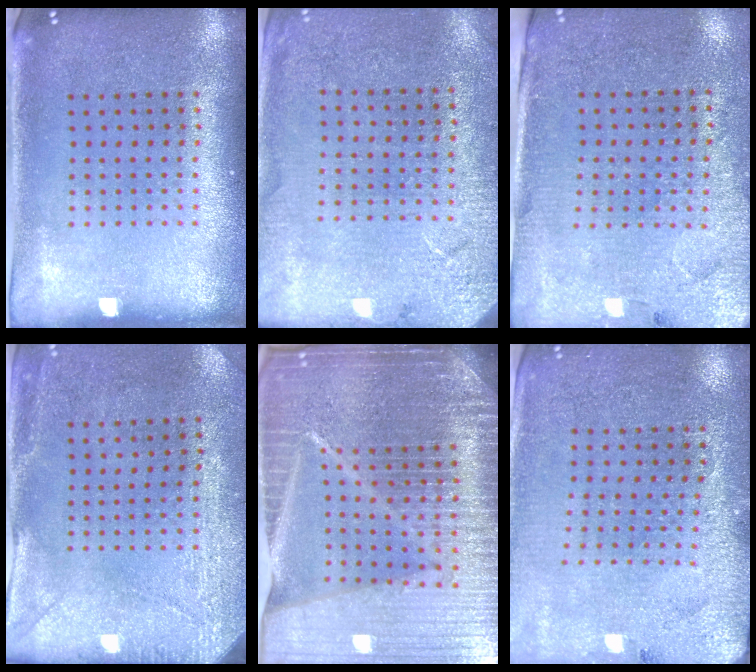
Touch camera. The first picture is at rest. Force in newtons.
{"total": 2.5, "press": 2.5, "slide": 0.2}
{"total": 3.0, "press": 2.8, "slide": 0.9}
{"total": 2.9, "press": 2.3, "slide": 1.8}
{"total": 7.2, "press": 6.1, "slide": 3.8}
{"total": 2.7, "press": 2.7, "slide": 0.3}